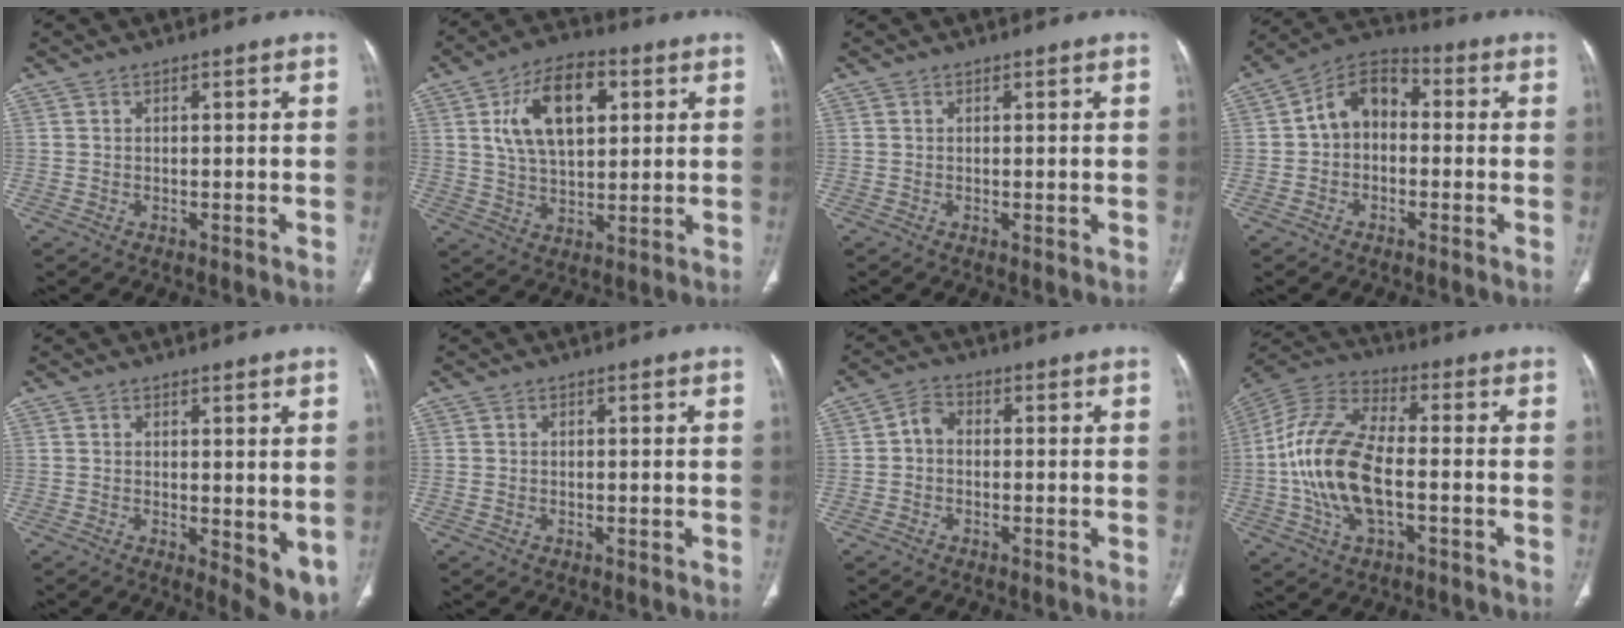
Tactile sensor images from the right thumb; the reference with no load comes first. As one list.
[{"total": 14.5, "force": [4.5, 8.1, 11.2], "torque": [-0.174, 0.000, 0.078]}, {"total": 0.5, "force": [0.0, 0.1, 0.5], "torque": [-0.014, -0.005, 0.002]}, {"total": 8.3, "force": [-0.4, 6.2, 5.5], "torque": [-0.065, 0.031, -0.029]}, {"total": 6.4, "force": [0.0, 2.7, 5.8], "torque": [-0.068, -0.019, 0.006]}, {"total": 0.6, "force": [-0.1, 0.5, 0.4], "torque": [-0.007, 0.000, -0.001]}, {"total": 3.4, "force": [-0.3, 2.7, 2.1], "torque": [-0.030, 0.013, -0.015]}, {"total": 17.0, "force": [-2.6, 8.2, 14.6], "torque": [-0.302, 0.027, -0.052]}]